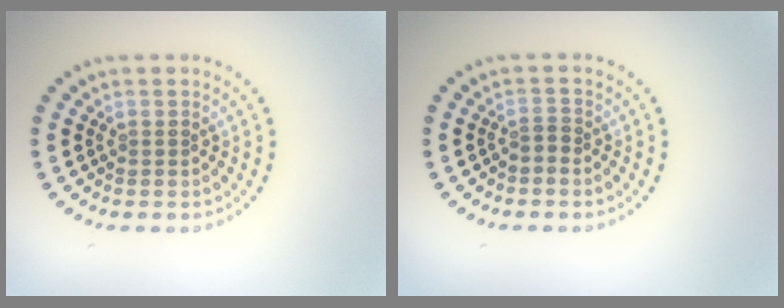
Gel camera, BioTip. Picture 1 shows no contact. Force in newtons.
{"total": 0.9, "press": 0.5, "slide": 0.7}